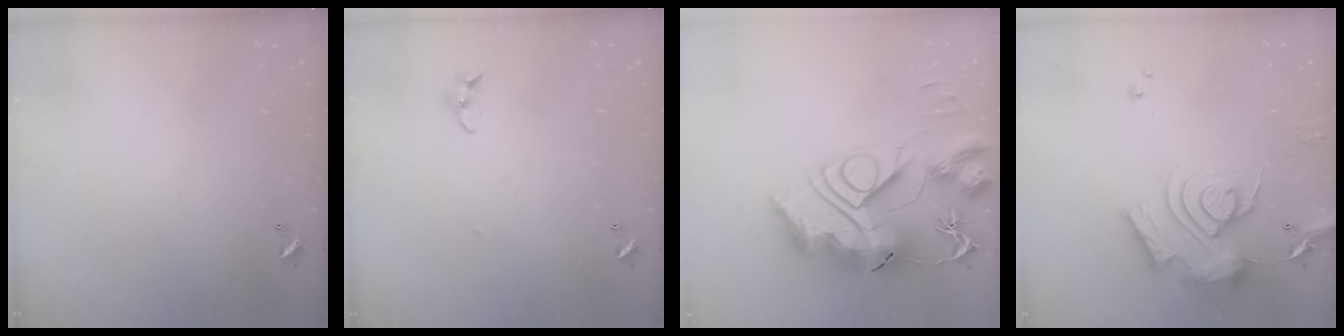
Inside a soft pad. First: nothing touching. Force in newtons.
{"total": 4.2, "press": 4.1, "slide": 0.4}
{"total": 0.7, "press": 0.7, "slide": 0.0}
{"total": 15.8, "press": 15.8, "slide": 1.0}